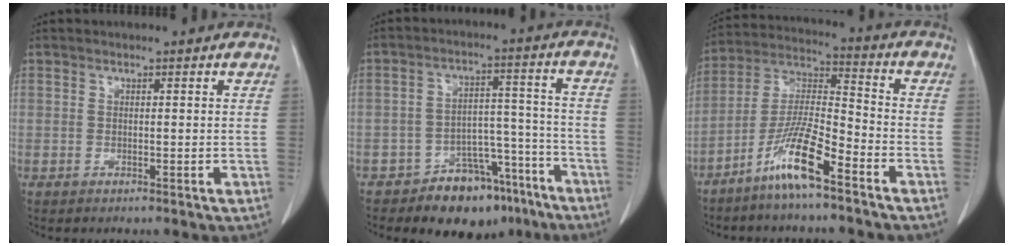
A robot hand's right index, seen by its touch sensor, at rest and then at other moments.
{"total": 11.1, "force": [-8.2, 5.8, 4.8], "torque": [-0.041, 0.046, -0.119]}
{"total": 11.0, "force": [-7.1, 0.9, 8.3], "torque": [-0.170, -0.012, -0.142]}